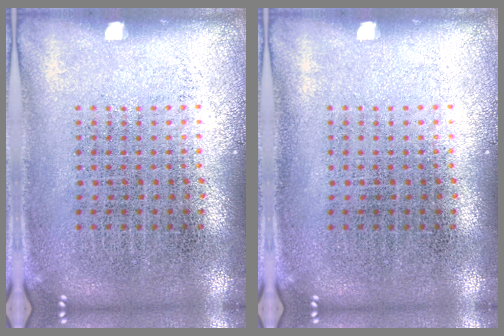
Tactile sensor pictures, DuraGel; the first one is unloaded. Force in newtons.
{"total": 0.0}